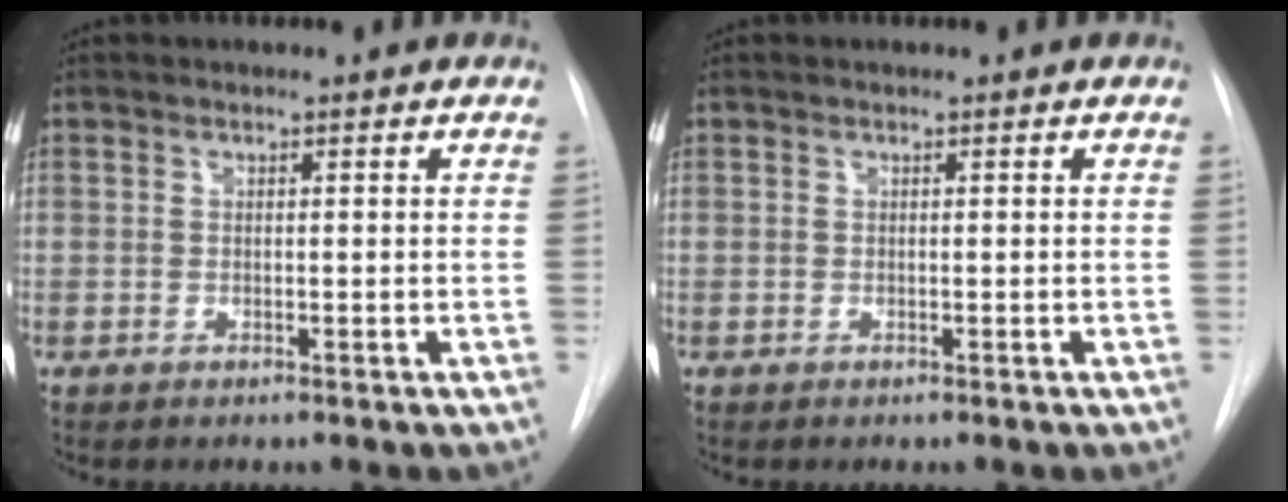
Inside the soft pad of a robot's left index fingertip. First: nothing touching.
{"total": 0.0}